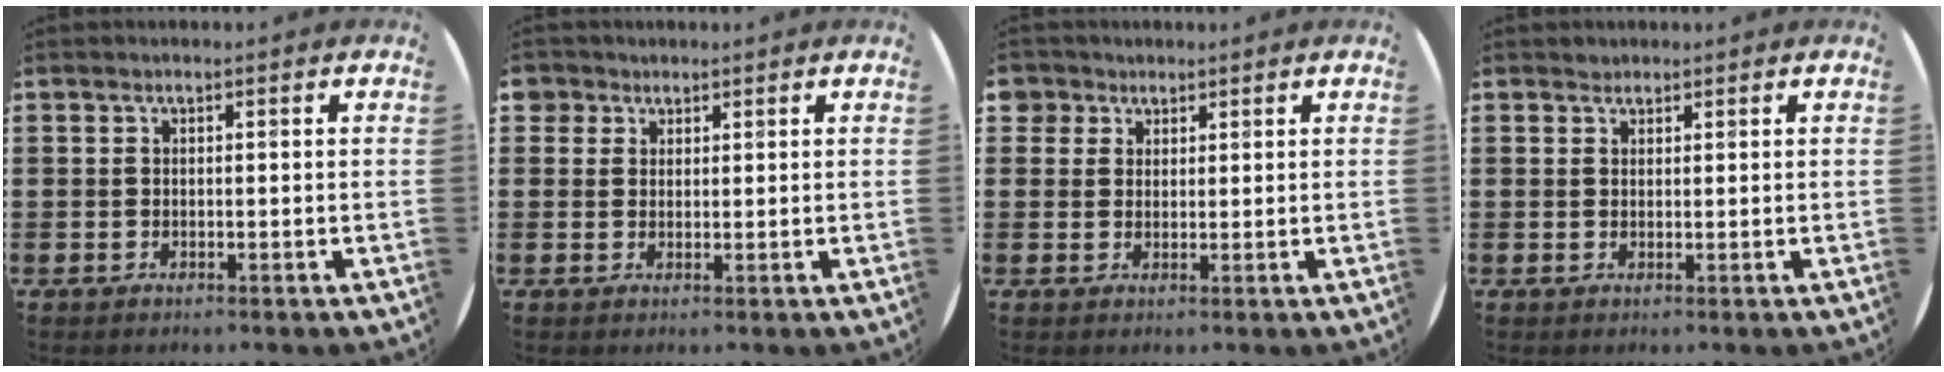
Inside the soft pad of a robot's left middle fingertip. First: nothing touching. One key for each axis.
{"total": 2.1, "fx": 1.6, "fy": 1.4, "fz": 0.0, "tx": 0.003, "ty": 0.003, "tz": 0.030}
{"total": 2.5, "fx": 1.8, "fy": 1.7, "fz": -0.1, "tx": 0.002, "ty": 0.004, "tz": 0.034}
{"total": 0.8, "fx": 0.8, "fy": 0.3, "fz": -0.1, "tx": 0.002, "ty": 0.003, "tz": 0.015}